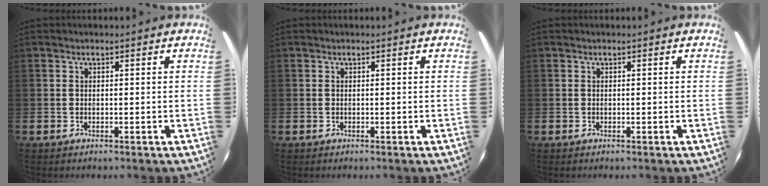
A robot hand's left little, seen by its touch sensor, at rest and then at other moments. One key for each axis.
{"total": 0.0}
{"total": 0.0}